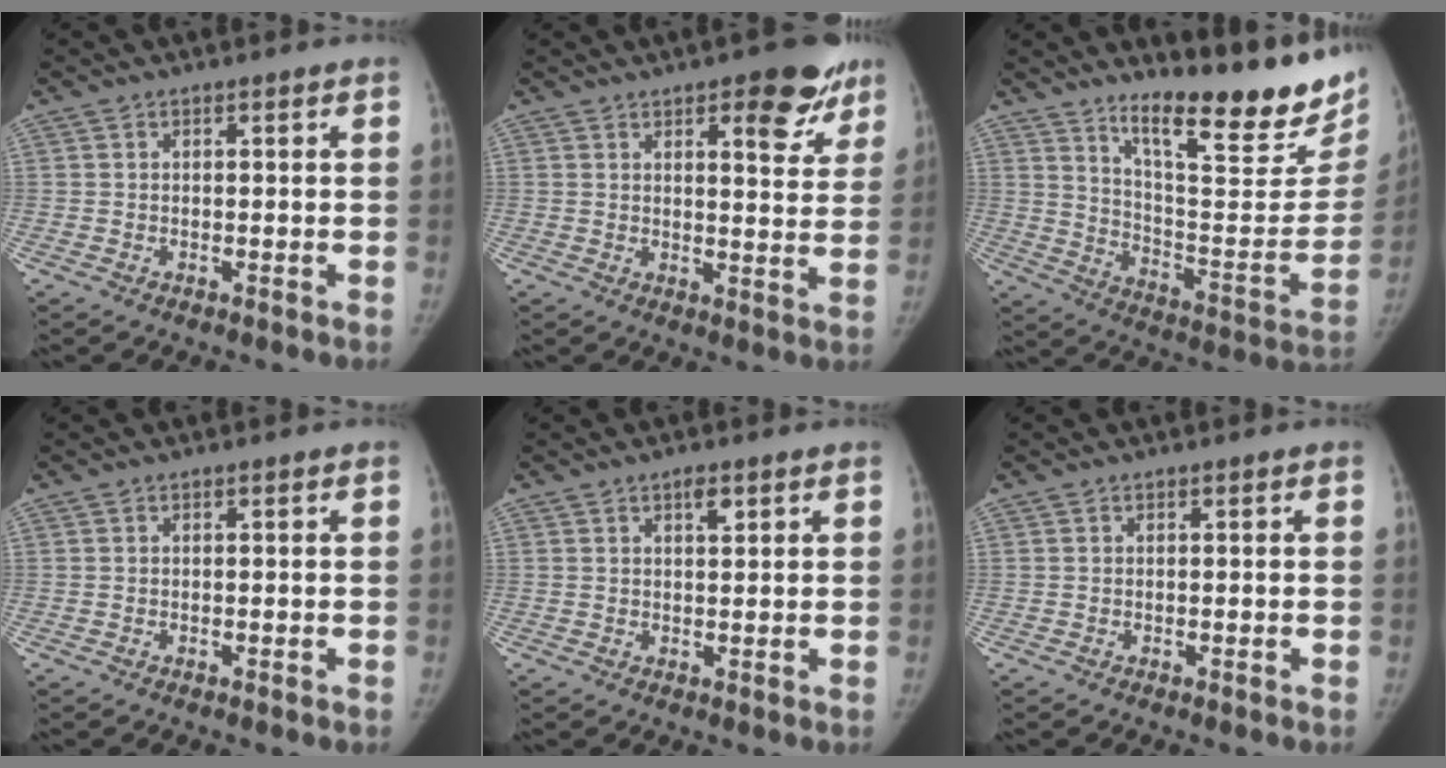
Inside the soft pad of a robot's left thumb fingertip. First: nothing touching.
{"total": 11.0, "force": [6.3, 3.8, 8.1], "torque": [-0.066, -0.029, 0.078]}
{"total": 24.5, "force": [18.0, 5.7, 15.5], "torque": [-0.188, -0.122, 0.267]}
{"total": 0.0}
{"total": 2.4, "force": [1.4, 0.9, 1.8], "torque": [-0.025, -0.007, 0.023]}
{"total": 0.0}